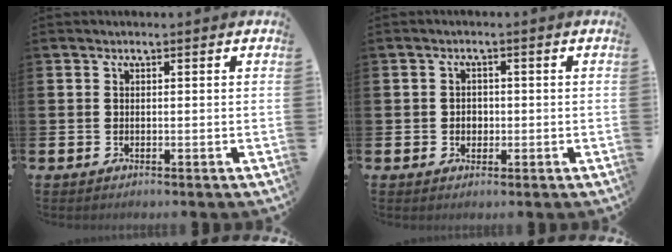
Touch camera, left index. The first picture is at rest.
{"total": 1.8, "force": [-0.1, 1.6, 0.8], "torque": [0.004, 0.001, -0.009]}